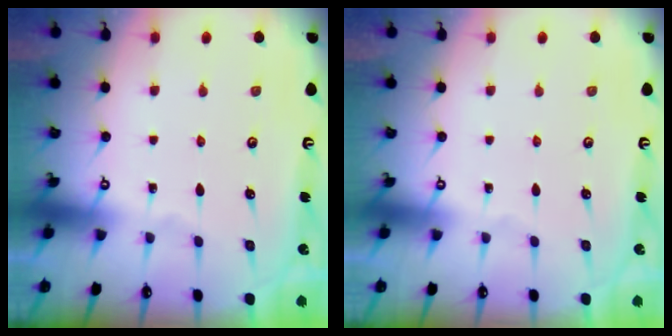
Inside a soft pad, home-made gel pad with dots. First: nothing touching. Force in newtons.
{"total": 0.0}